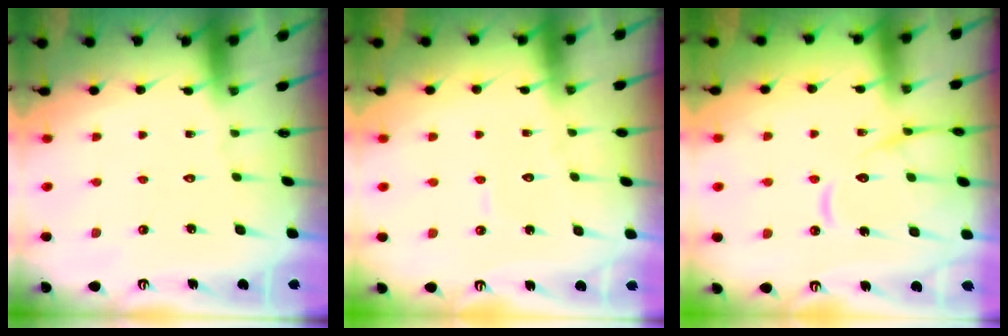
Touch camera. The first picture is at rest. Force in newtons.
{"total": 3.8, "press": 3.8, "slide": 0.4}
{"total": 11.6, "press": 11.5, "slide": 1.2}